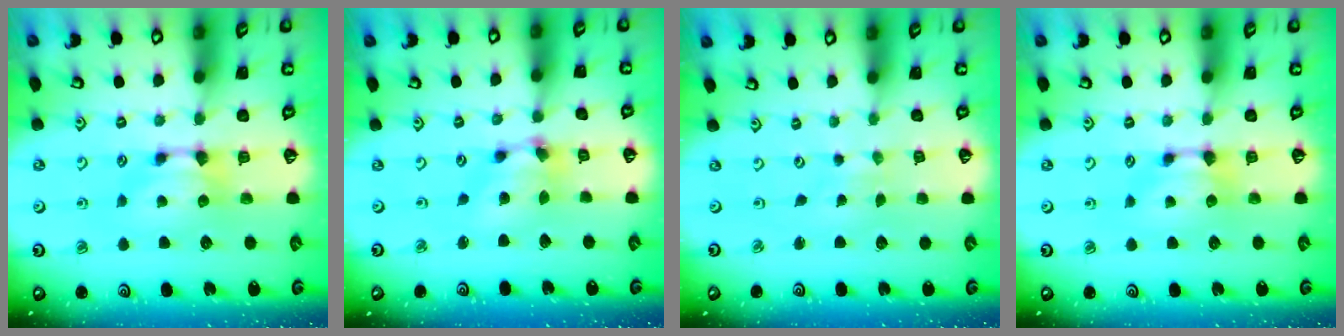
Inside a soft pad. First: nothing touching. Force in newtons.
{"total": 5.9, "press": 5.5, "slide": 1.9}
{"total": 5.0, "press": 5.0, "slide": 0.2}
{"total": 0.6, "press": 0.1, "slide": 0.6}